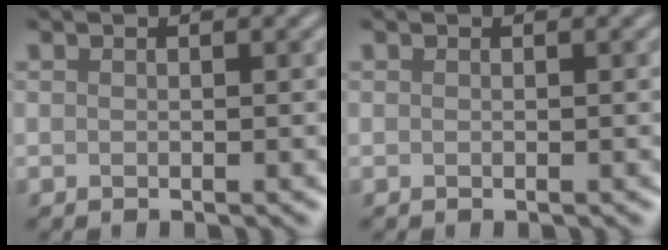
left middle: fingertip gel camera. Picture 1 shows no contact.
{"total": 0.0}